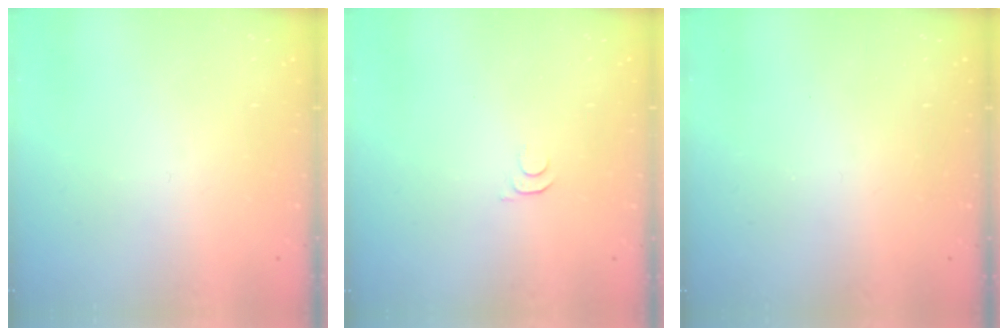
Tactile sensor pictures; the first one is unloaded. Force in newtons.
{"total": 3.5, "press": 3.5, "slide": 0.5}
{"total": 2.5, "press": 2.4, "slide": 0.4}